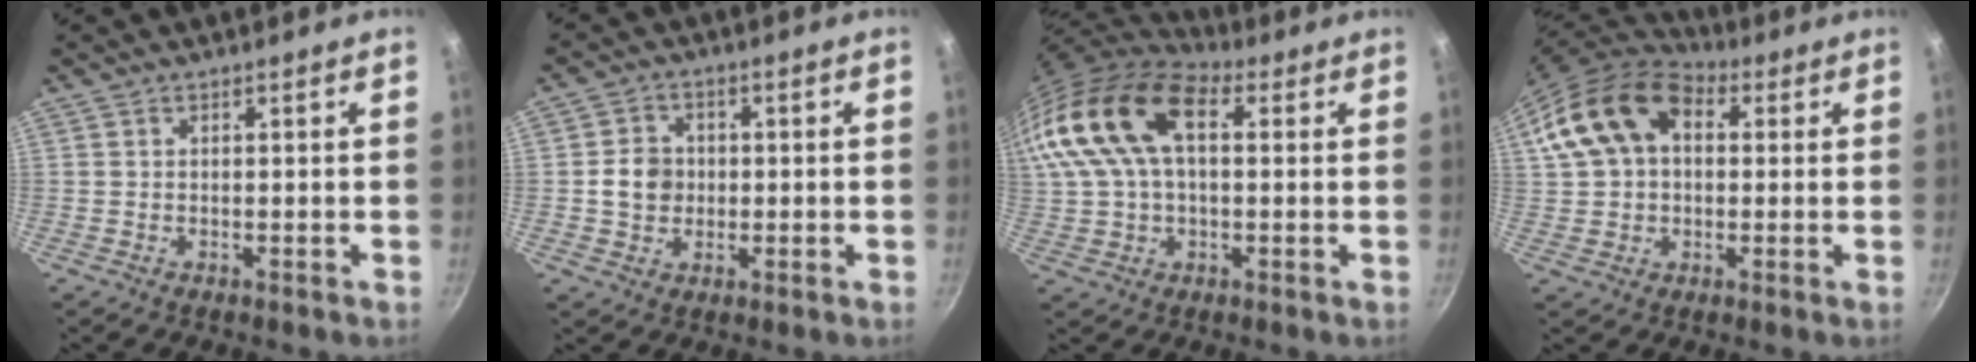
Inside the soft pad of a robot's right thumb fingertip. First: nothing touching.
{"total": 5.8, "force": [-0.1, 5.1, 2.8], "torque": [-0.024, 0.010, -0.007]}
{"total": 21.0, "force": [5.4, 12.4, 16.1], "torque": [-0.322, 0.029, 0.086]}
{"total": 15.8, "force": [4.0, 11.1, 10.6], "torque": [-0.178, 0.029, 0.059]}